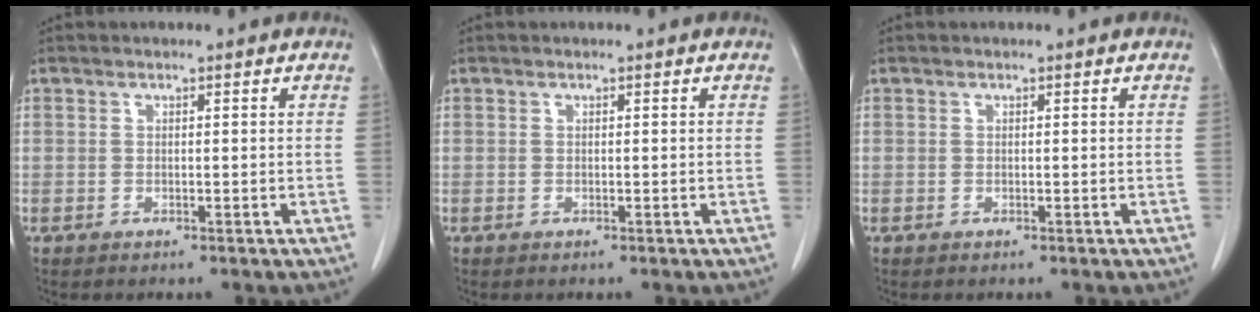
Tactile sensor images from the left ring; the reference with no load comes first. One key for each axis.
{"total": 0.0}
{"total": 0.0}